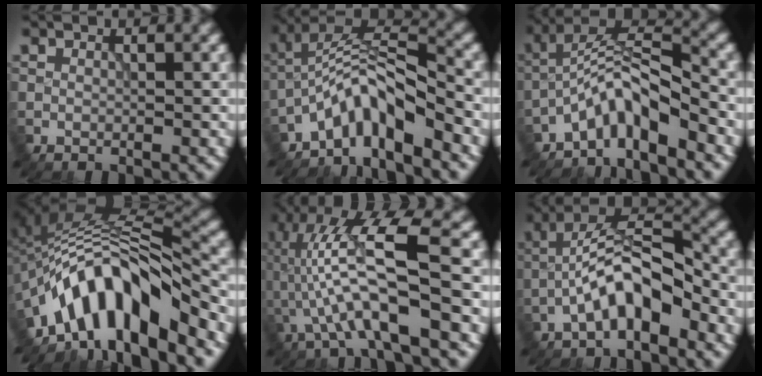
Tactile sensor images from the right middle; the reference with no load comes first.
{"total": 5.9, "force": [-4.1, 1.6, 3.9], "torque": [-0.062, 0.013, -0.084]}
{"total": 5.3, "force": [-3.8, 1.3, 3.4], "torque": [-0.060, 0.016, -0.080]}
{"total": 11.1, "force": [-6.4, 3.8, 8.2], "torque": [-0.119, 0.013, -0.115]}
{"total": 8.8, "force": [-1.4, 1.8, 8.5], "torque": [-0.171, 0.022, -0.028]}
{"total": 6.5, "force": [-2.9, 2.5, 5.3], "torque": [-0.094, 0.024, -0.055]}